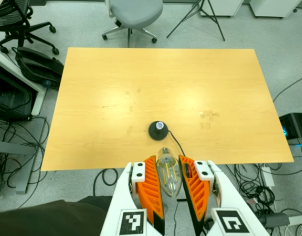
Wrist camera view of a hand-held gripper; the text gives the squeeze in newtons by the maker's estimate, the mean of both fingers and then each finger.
{"total": 14.6, "left": 16.9, "right": 12.4}